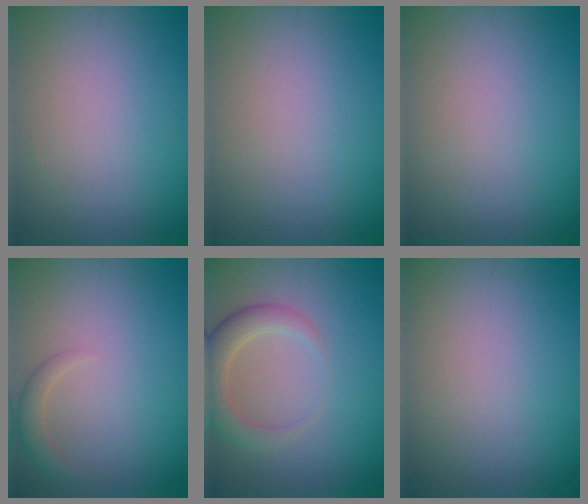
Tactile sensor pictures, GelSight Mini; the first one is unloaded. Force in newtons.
{"total": 0.0}
{"total": 0.0}
{"total": 1.7, "press": 1.7, "slide": 0.1}
{"total": 3.5, "press": 3.5, "slide": 0.4}
{"total": 0.0}